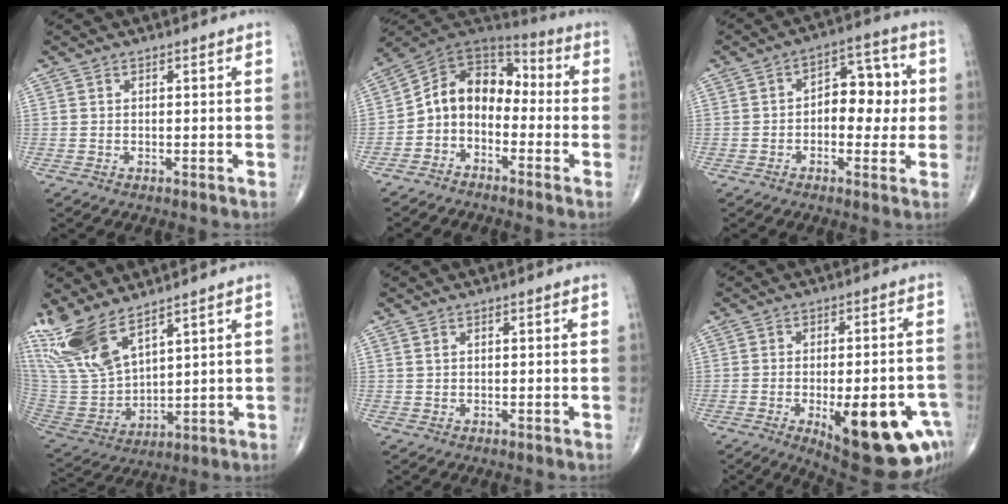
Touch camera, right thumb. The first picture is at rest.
{"total": 10.9, "force": [-2.8, 8.1, 6.8], "torque": [-0.091, 0.075, -0.069]}
{"total": 9.7, "force": [0.0, 6.0, 7.6], "torque": [-0.064, 0.026, -0.007]}
{"total": 15.5, "force": [11.0, 5.7, 9.3], "torque": [-0.196, -0.049, 0.238]}
{"total": 0.6, "force": [0.4, 0.2, 0.4], "torque": [-0.010, 0.006, 0.011]}
{"total": 20.3, "force": [-8.0, 7.7, 17.0], "torque": [-0.162, 0.016, -0.088]}